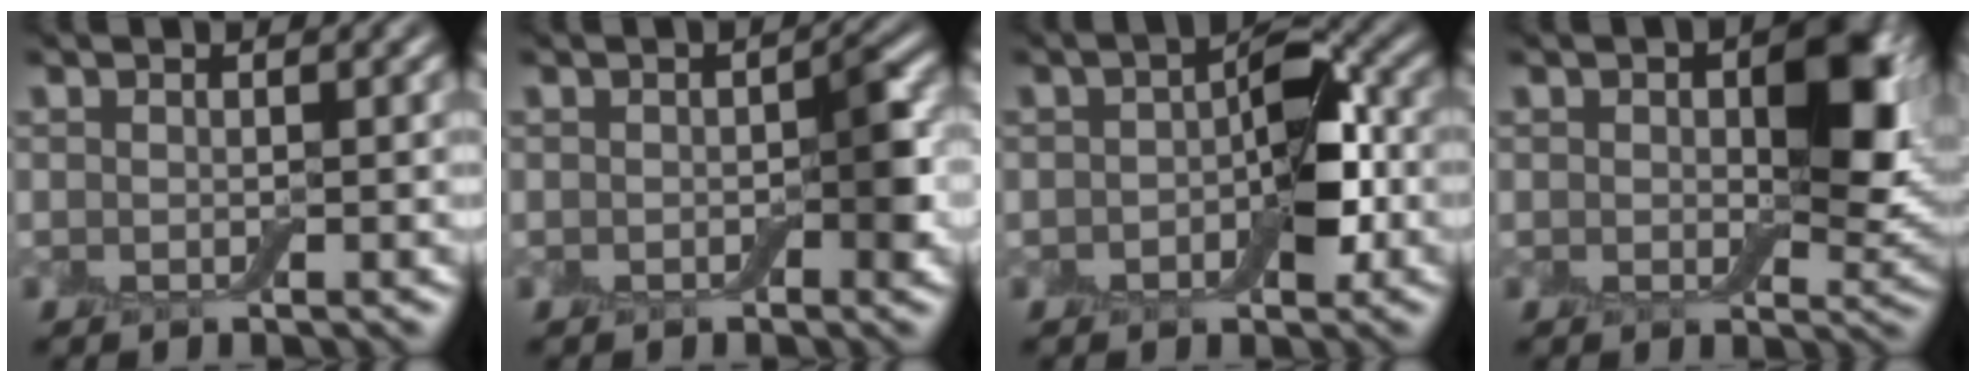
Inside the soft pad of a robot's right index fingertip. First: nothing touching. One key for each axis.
{"total": 2.5, "fx": -0.4, "fy": 1.5, "fz": 2.0, "tx": -0.023, "ty": 0.001, "tz": -0.008}
{"total": 5.3, "fx": -0.5, "fy": 2.9, "fz": 4.3, "tx": -0.059, "ty": 0.005, "tz": -0.014}
{"total": 6.4, "fx": 1.3, "fy": 3.6, "fz": 5.2, "tx": -0.068, "ty": -0.001, "tz": 0.021}